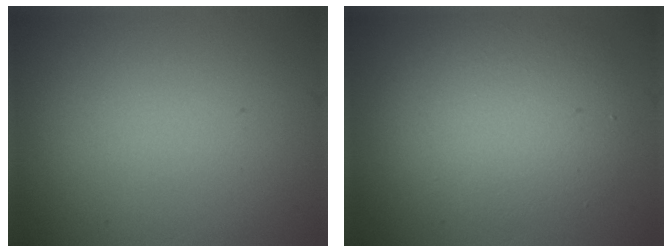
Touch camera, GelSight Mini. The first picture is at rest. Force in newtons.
{"total": 5.5, "press": 5.5, "slide": 0.2}